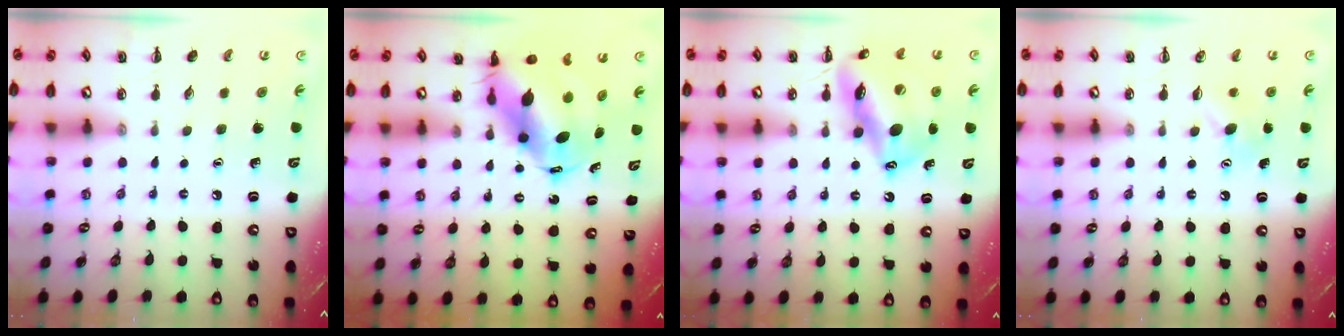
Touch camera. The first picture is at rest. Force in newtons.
{"total": 10.7, "press": 10.3, "slide": 2.8}
{"total": 15.2, "press": 14.7, "slide": 4.2}
{"total": 4.8, "press": 4.7, "slide": 1.1}